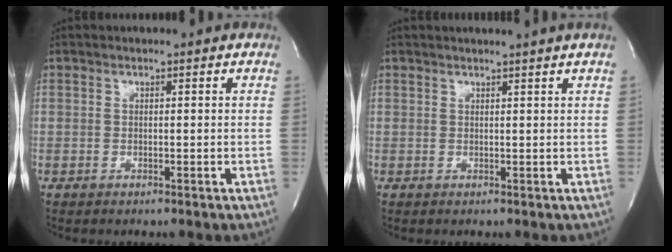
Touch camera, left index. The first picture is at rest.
{"total": 2.5, "force": [2.1, -1.0, 1.0], "torque": [-0.018, -0.004, 0.029]}